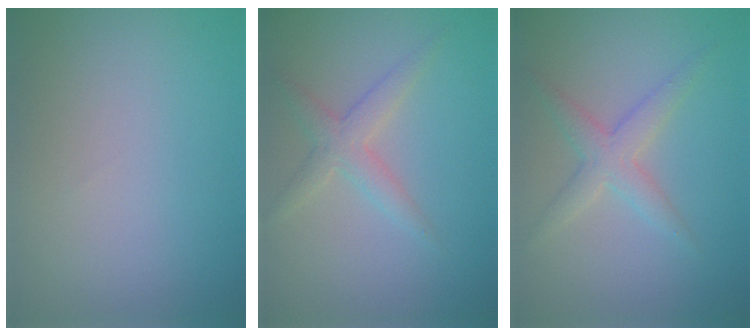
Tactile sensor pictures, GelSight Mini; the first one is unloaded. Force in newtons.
{"total": 2.4, "press": 2.4, "slide": 0.1}
{"total": 2.7, "press": 2.7, "slide": 0.1}